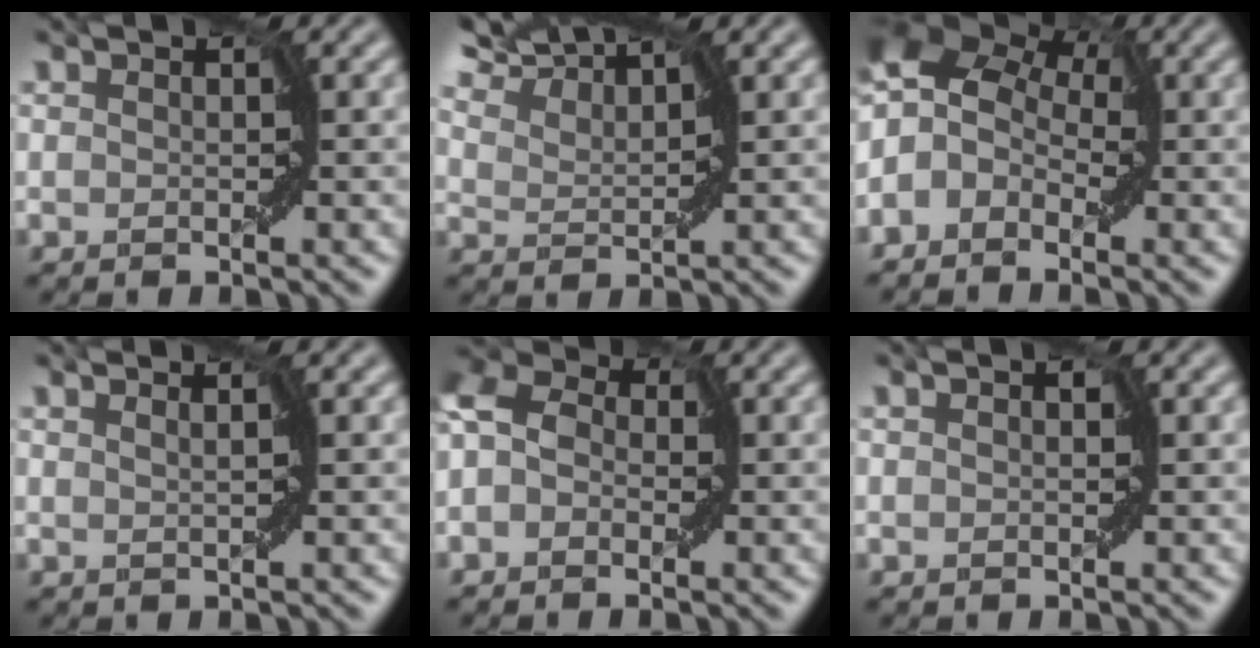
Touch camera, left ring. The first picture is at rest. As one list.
[{"total": 5.8, "force": [5.5, 0.8, 1.4], "torque": [-0.052, 0.008, 0.092]}, {"total": 5.6, "force": [-0.2, 3.9, 4.1], "torque": [-0.092, 0.016, -0.029]}, {"total": 1.5, "force": [1.2, -0.2, 0.8], "torque": [-0.015, 0.002, 0.008]}, {"total": 6.1, "force": [0.3, 4.4, 4.2], "torque": [-0.084, 0.030, -0.010]}, {"total": 0.6, "force": [0.3, 0.2, 0.5], "torque": [-0.009, 0.001, 0.005]}]